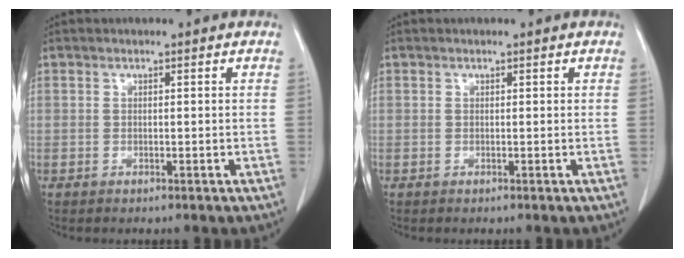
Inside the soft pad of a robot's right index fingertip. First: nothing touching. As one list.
[{"total": 0.0}]